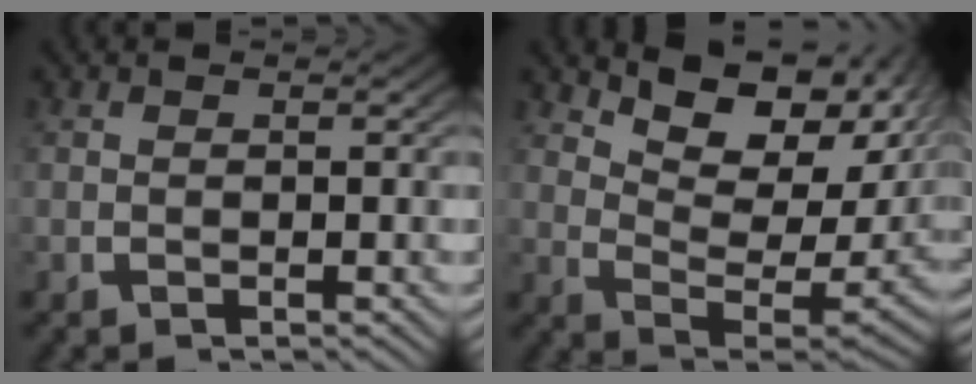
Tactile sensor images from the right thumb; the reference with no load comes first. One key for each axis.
{"total": 11.5, "fx": 3.8, "fy": 6.5, "fz": 8.6, "tx": -0.147, "ty": -0.004, "tz": 0.051}